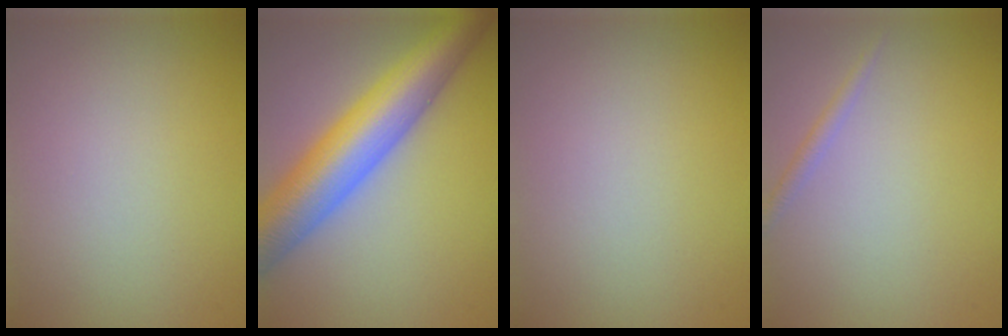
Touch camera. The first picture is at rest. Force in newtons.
{"total": 10.8, "press": 10.8, "slide": 0.3}
{"total": 0.0}
{"total": 1.0, "press": 1.0, "slide": 0.0}